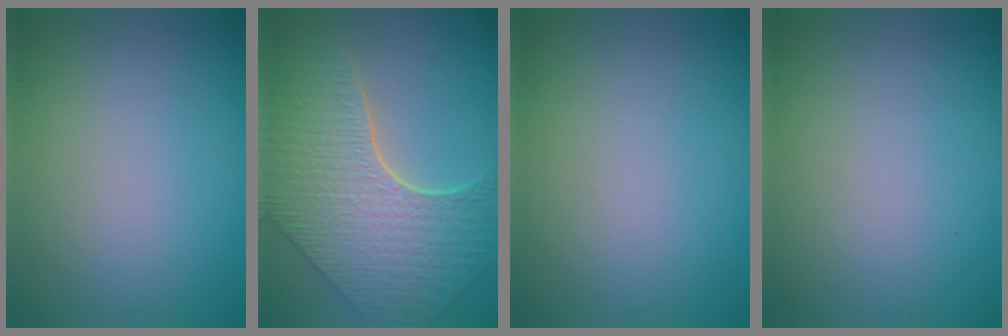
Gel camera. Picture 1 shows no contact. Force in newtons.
{"total": 8.4, "press": 6.3, "slide": 5.6}
{"total": 0.0}
{"total": 0.0}